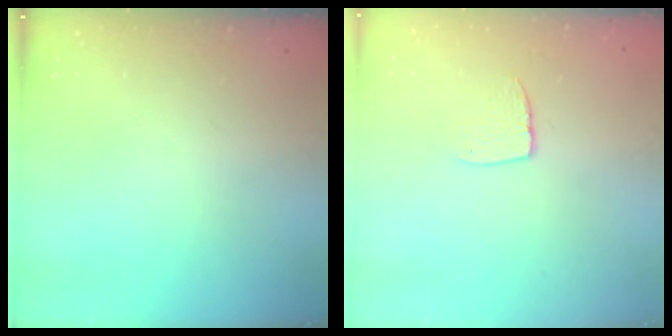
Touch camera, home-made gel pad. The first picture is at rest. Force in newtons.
{"total": 6.1, "press": 6.1, "slide": 0.4}